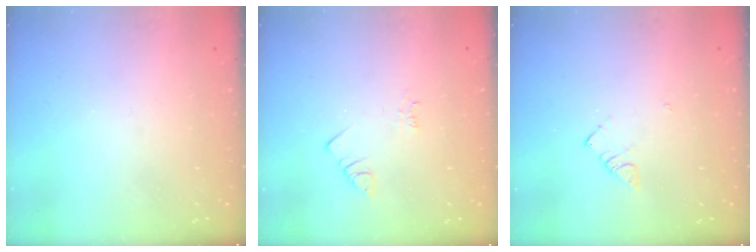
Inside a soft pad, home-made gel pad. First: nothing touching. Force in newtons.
{"total": 2.2, "press": 2.2, "slide": 0.6}
{"total": 3.0, "press": 2.9, "slide": 0.4}